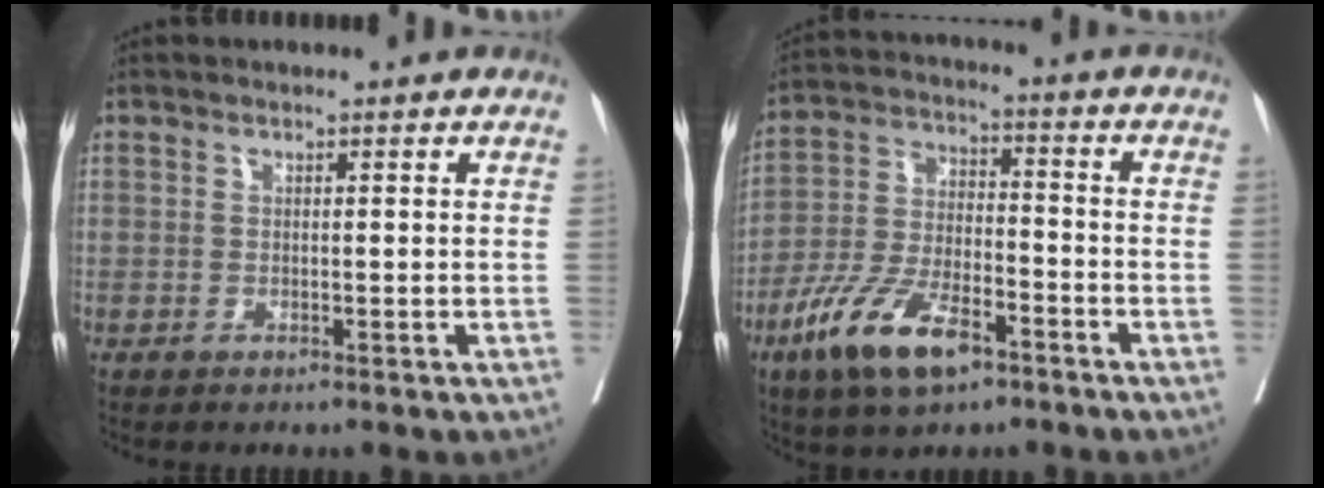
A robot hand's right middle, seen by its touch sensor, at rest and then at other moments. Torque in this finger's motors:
{"motor_torque": [1.14, -1.00, 0.29, 0.14]}